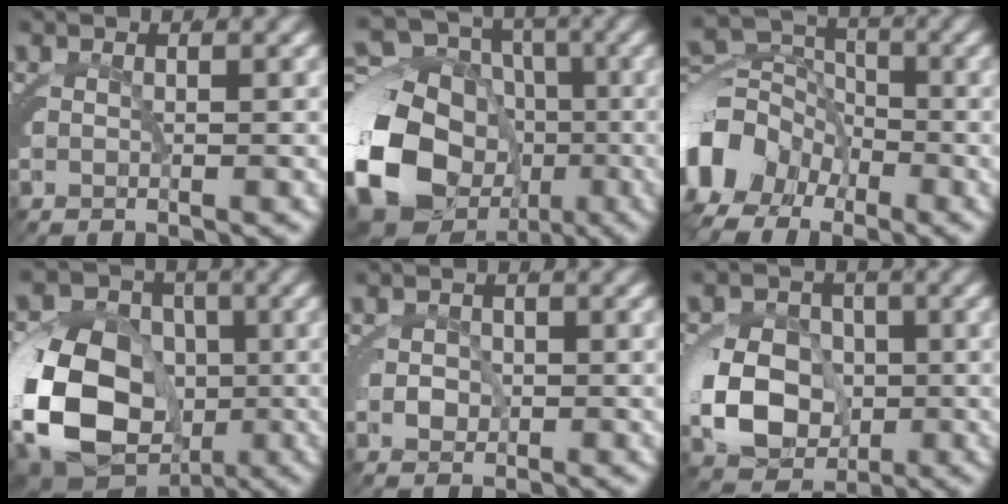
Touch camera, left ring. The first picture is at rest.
{"total": 19.6, "force": [-4.7, 16.8, 8.9], "torque": [-0.224, -0.076, -0.068]}
{"total": 7.3, "force": [-2.2, 5.7, 3.9], "torque": [-0.076, -0.013, -0.036]}
{"total": 13.8, "force": [-2.2, 10.9, 8.2], "torque": [-0.181, -0.053, -0.022]}
{"total": 1.1, "force": [0.3, 1.0, 0.5], "torque": [-0.012, -0.001, 0.008]}
{"total": 8.6, "force": [-0.8, 7.1, 4.8], "torque": [-0.087, -0.020, -0.010]}